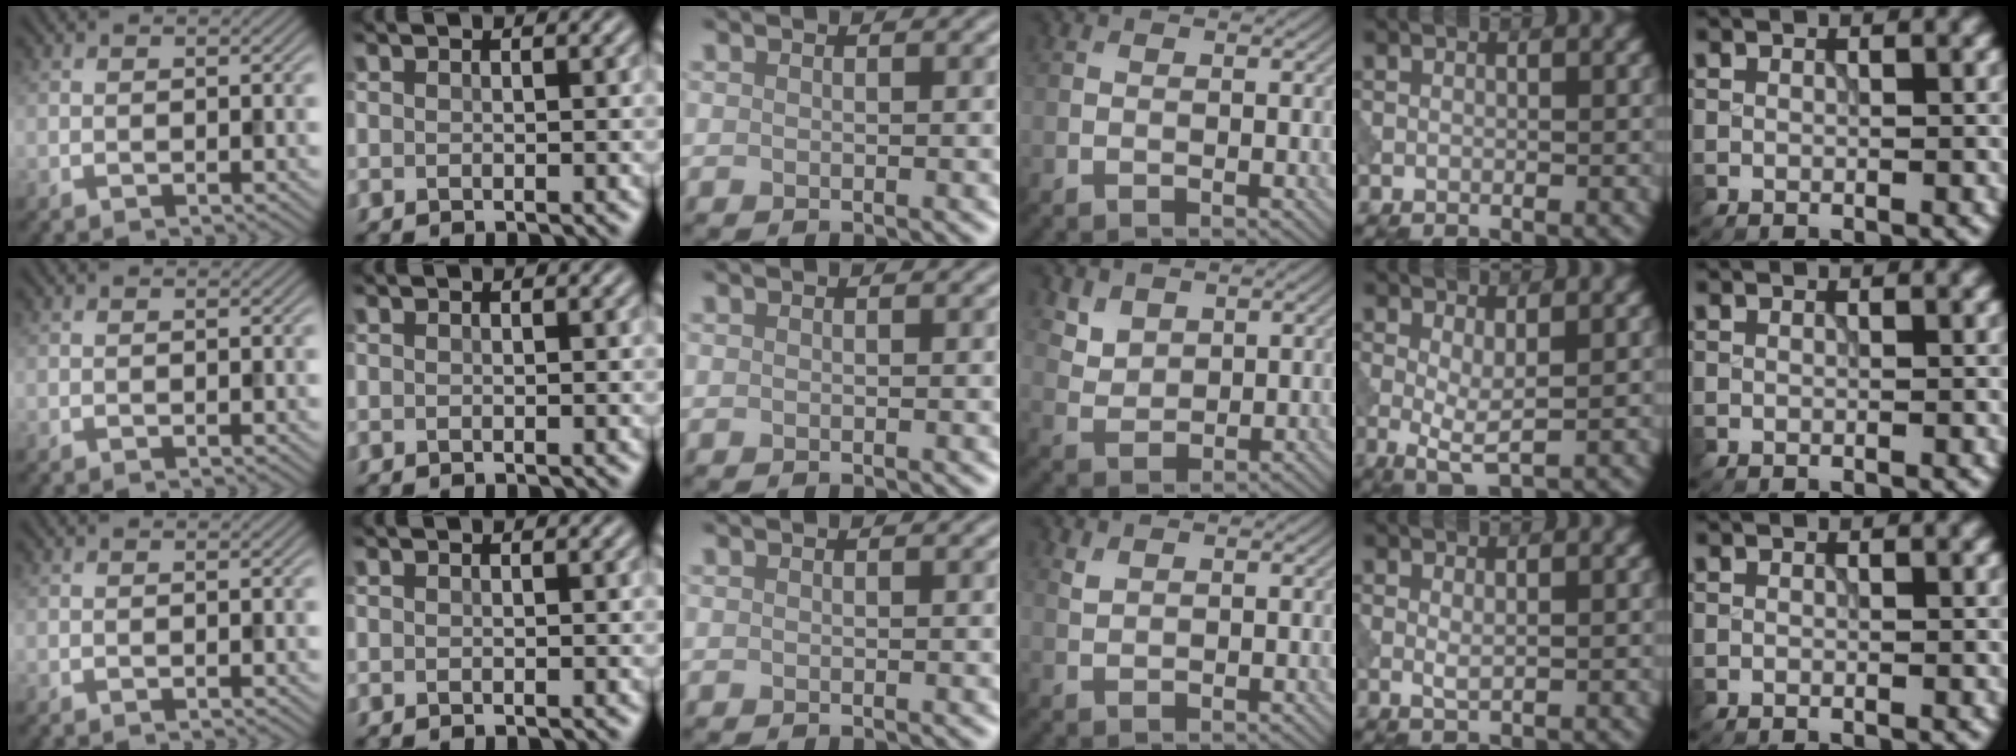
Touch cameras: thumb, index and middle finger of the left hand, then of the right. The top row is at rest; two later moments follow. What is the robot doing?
{"motion": "dispense", "object": "pipette"}